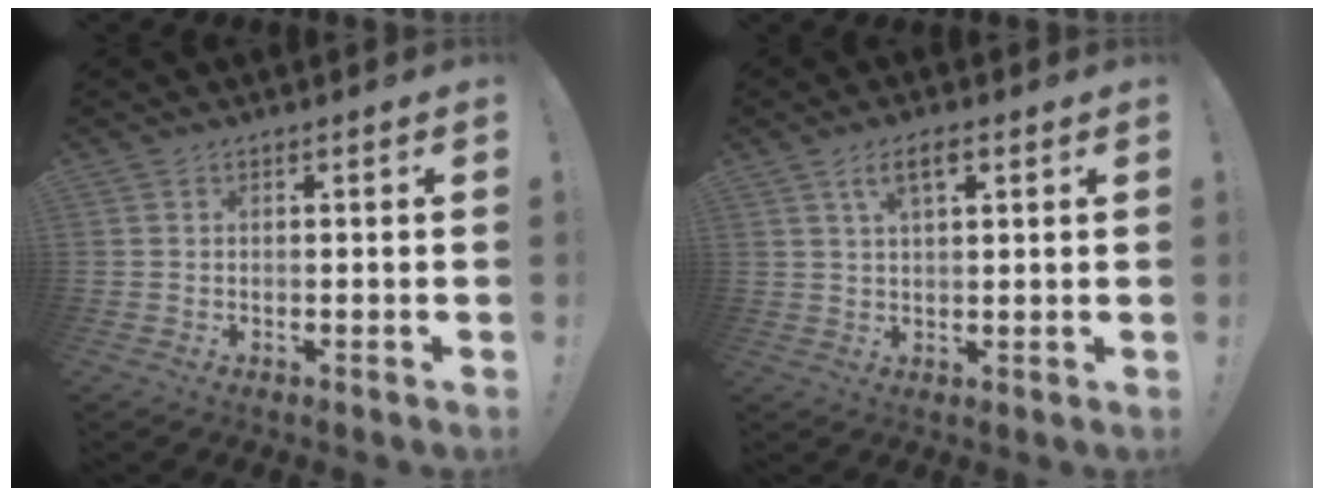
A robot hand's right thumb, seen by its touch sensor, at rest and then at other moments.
{"total": 5.7, "force": [2.5, 2.2, 4.6], "torque": [-0.077, 0.002, 0.042]}